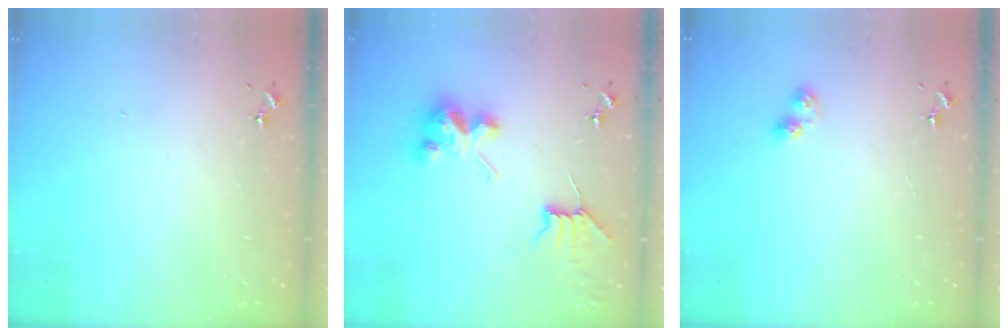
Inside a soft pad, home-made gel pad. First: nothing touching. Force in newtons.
{"total": 8.5, "press": 8.5, "slide": 0.6}
{"total": 5.7, "press": 5.7, "slide": 0.5}